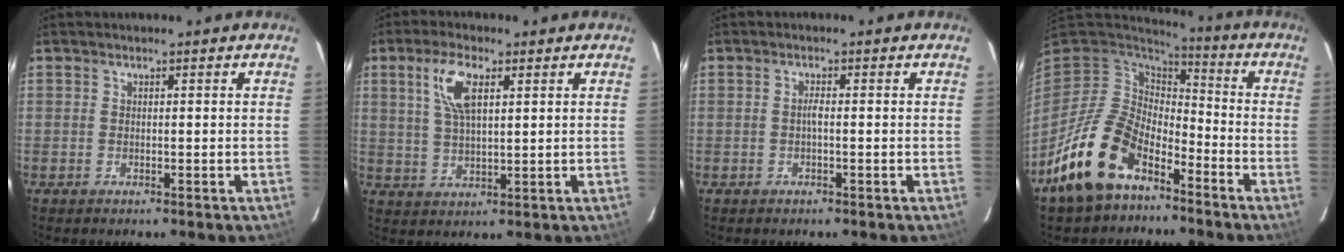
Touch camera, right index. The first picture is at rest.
{"total": 7.4, "force": [3.0, 2.8, 6.2], "torque": [-0.122, 0.009, 0.061]}
{"total": 1.1, "force": [-0.3, 0.1, 1.0], "torque": [-0.020, 0.005, -0.008]}
{"total": 19.0, "force": [-10.6, 10.9, 11.4], "torque": [-0.253, -0.015, -0.188]}